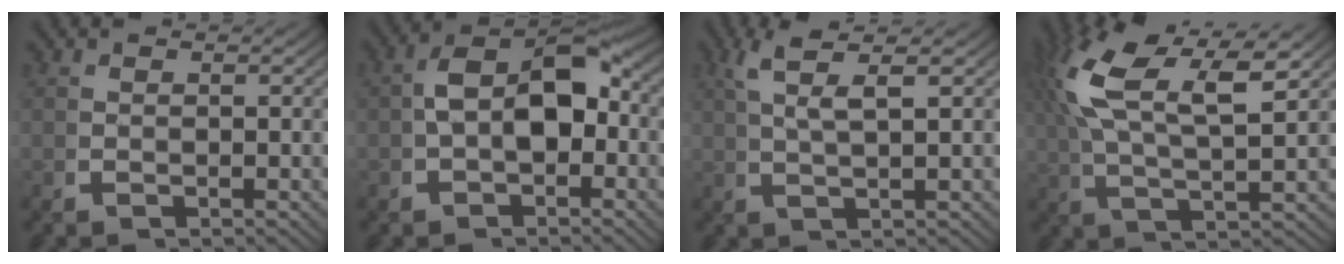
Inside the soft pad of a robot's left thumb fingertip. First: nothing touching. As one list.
[{"total": 8.6, "force": [0.0, 5.3, 6.7], "torque": [-0.108, -0.009, 0.003]}, {"total": 4.4, "force": [3.0, 0.7, 3.1], "torque": [-0.056, 0.016, 0.049]}, {"total": 10.0, "force": [3.6, 4.8, 8.0], "torque": [-0.161, 0.000, 0.059]}]